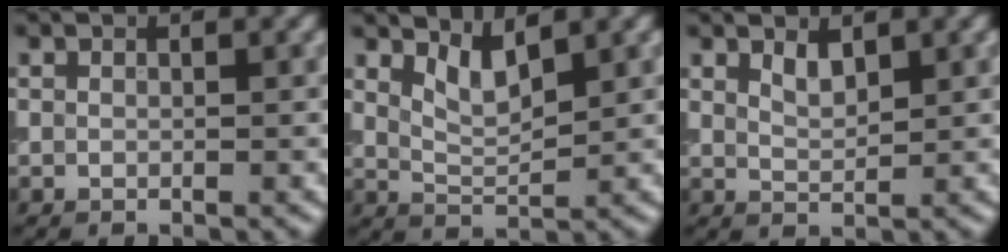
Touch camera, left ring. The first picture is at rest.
{"total": 2.6, "force": [1.8, 0.8, 1.8], "torque": [-0.038, -0.010, 0.039]}
{"total": 1.6, "force": [1.1, 0.6, 1.0], "torque": [-0.020, -0.002, 0.024]}